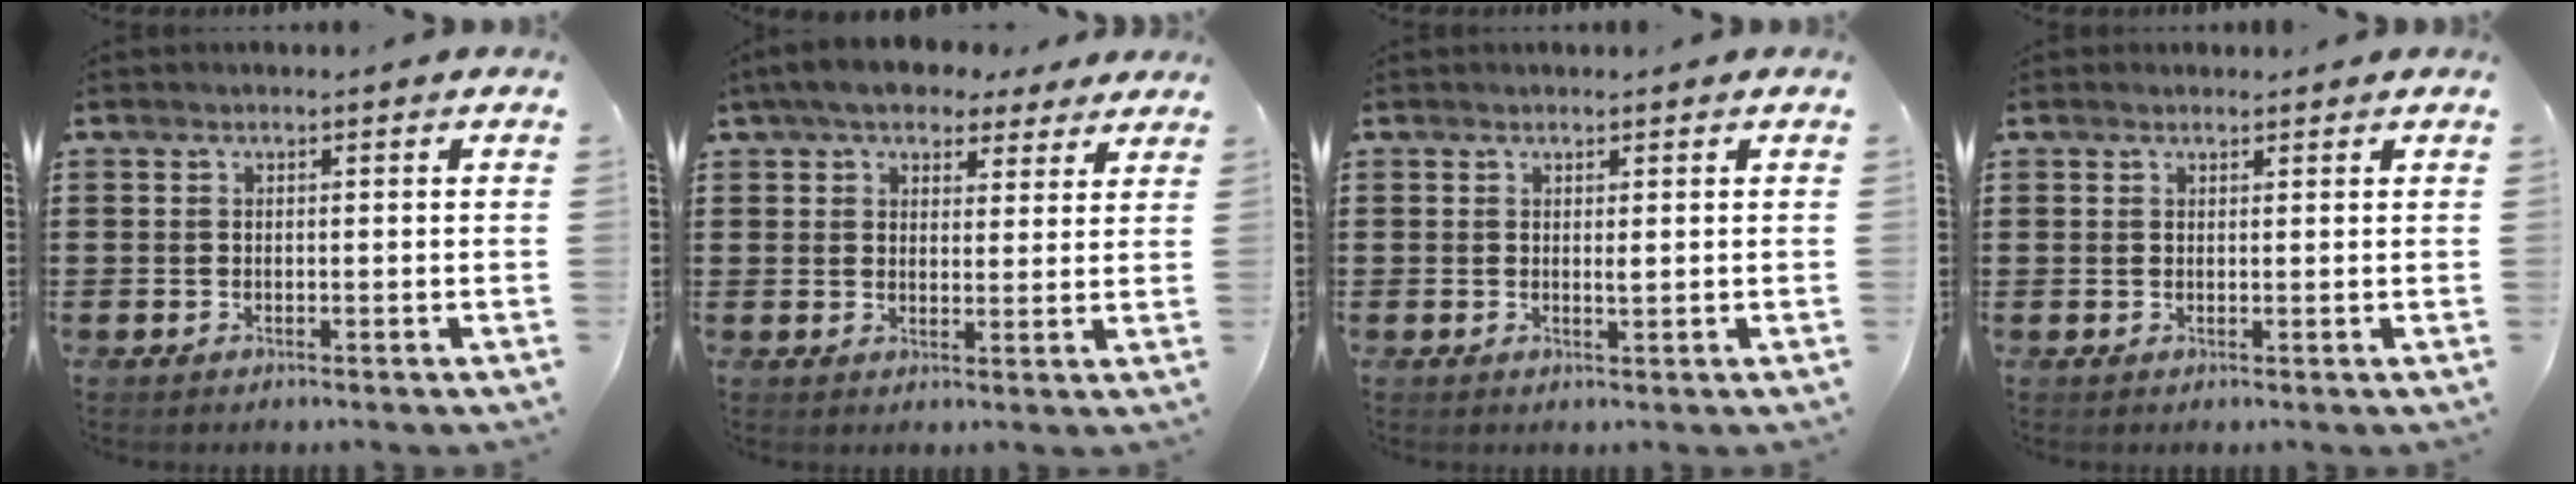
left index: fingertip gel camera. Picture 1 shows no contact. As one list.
[{"total": 6.4, "force": [5.3, 2.5, 2.4], "torque": [-0.068, 0.002, 0.100]}, {"total": 1.0, "force": [0.4, 0.3, 0.9], "torque": [-0.019, 0.001, 0.006]}, {"total": 0.8, "force": [0.8, 0.3, 0.1], "torque": [-0.004, 0.001, 0.015]}]